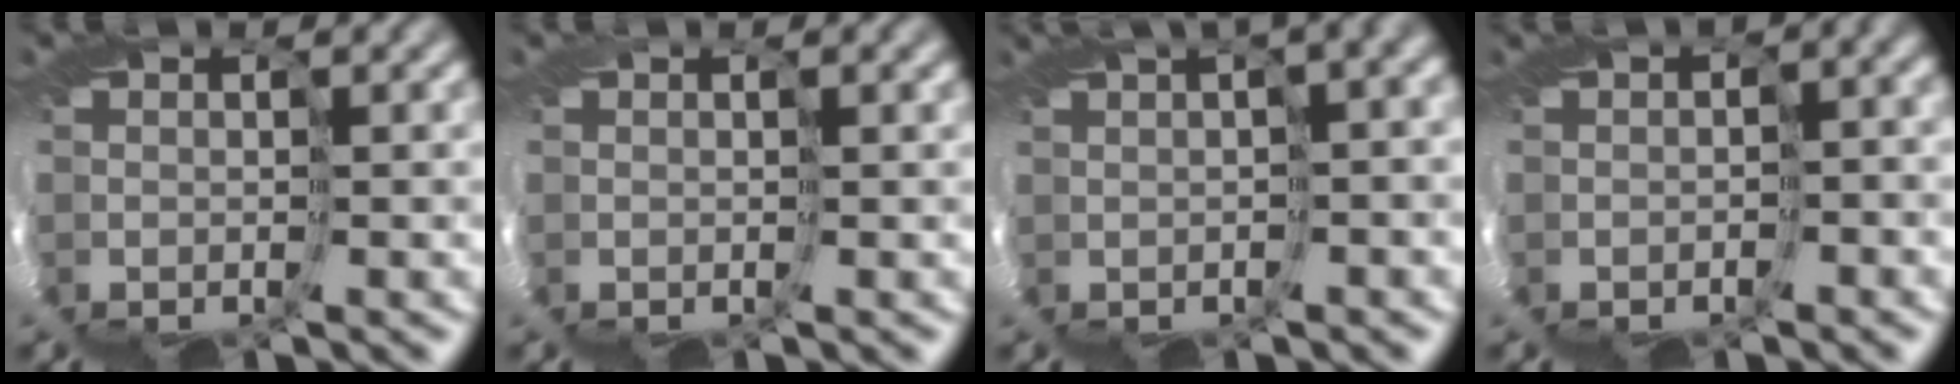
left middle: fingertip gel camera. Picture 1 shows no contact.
{"total": 1.0, "force": [0.7, -0.5, 0.3], "torque": [-0.007, 0.001, 0.010]}
{"total": 6.4, "force": [1.3, 1.5, 6.0], "torque": [-0.069, 0.011, 0.039]}
{"total": 3.6, "force": [-1.5, 1.5, 2.9], "torque": [-0.038, 0.004, -0.002]}